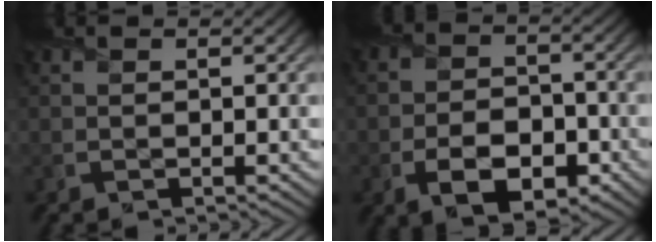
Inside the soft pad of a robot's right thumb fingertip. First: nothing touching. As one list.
[{"total": 7.6, "force": [-3.2, 4.8, 5.0], "torque": [-0.092, -0.016, -0.055]}]